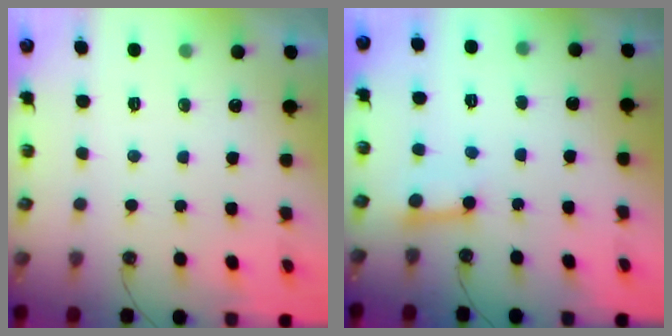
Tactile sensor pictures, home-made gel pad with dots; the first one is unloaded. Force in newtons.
{"total": 4.8, "press": 4.8, "slide": 0.4}